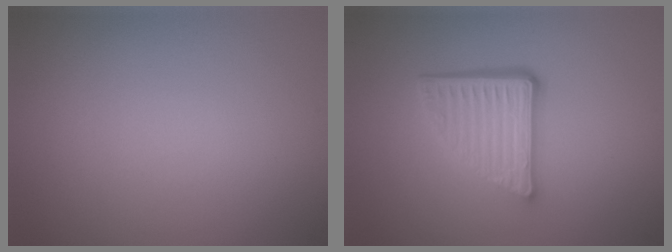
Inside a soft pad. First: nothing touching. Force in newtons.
{"total": 5.4, "press": 3.7, "slide": 3.9}